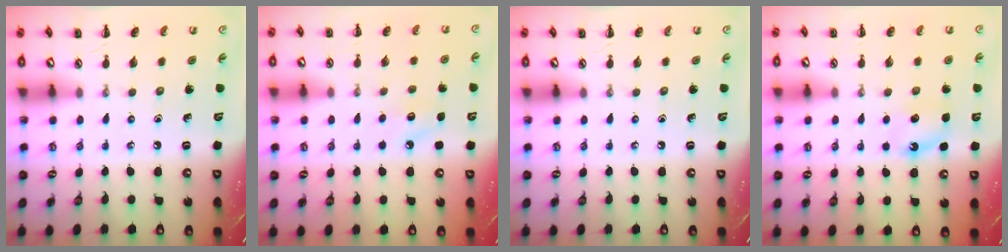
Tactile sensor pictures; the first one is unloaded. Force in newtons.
{"total": 6.4, "press": 6.2, "slide": 1.5}
{"total": 0.0}
{"total": 5.0, "press": 4.7, "slide": 1.6}